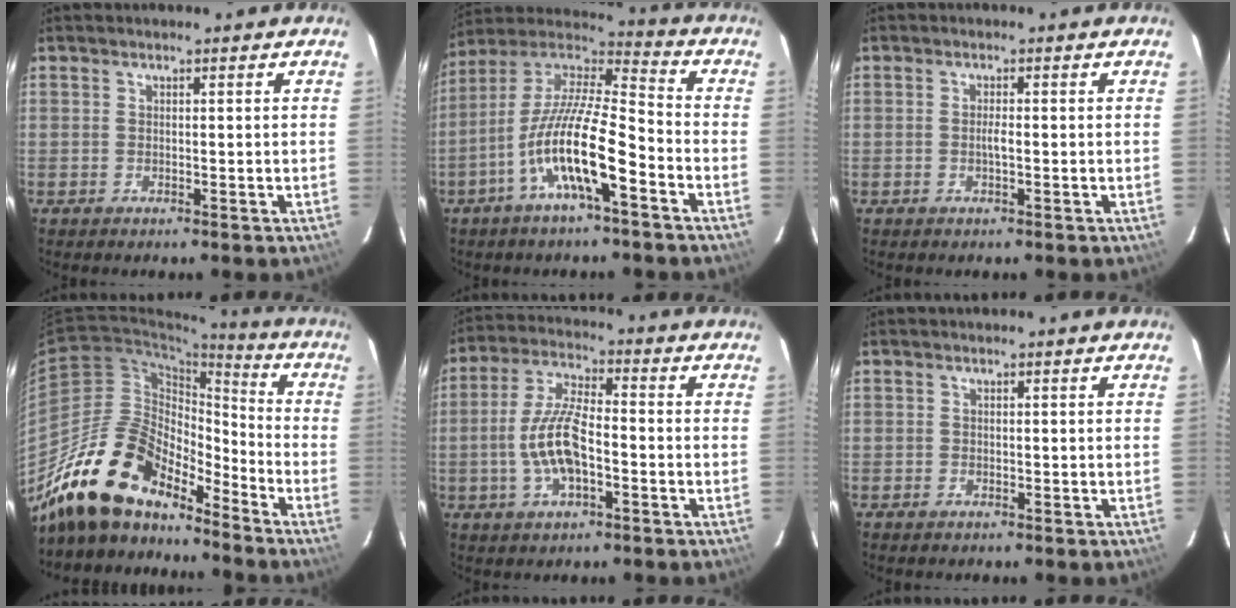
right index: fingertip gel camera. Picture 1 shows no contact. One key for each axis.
{"total": 16.0, "fx": -7.2, "fy": 3.1, "fz": 14.0, "tx": -0.260, "ty": -0.011, "tz": -0.142}
{"total": 1.4, "fx": -0.3, "fy": 0.1, "fz": 1.3, "tx": -0.024, "ty": 0.001, "tz": -0.008}
{"total": 18.9, "fx": -15.5, "fy": 6.9, "fz": 8.4, "tx": -0.157, "ty": 0.006, "tz": -0.281}
{"total": 10.6, "fx": -2.9, "fy": 3.8, "fz": 9.5, "tx": -0.196, "ty": 0.005, "tz": -0.052}
{"total": 0.6, "fx": -0.4, "fy": 0.3, "fz": 0.1, "tx": -0.001, "ty": 0.001, "tz": -0.008}